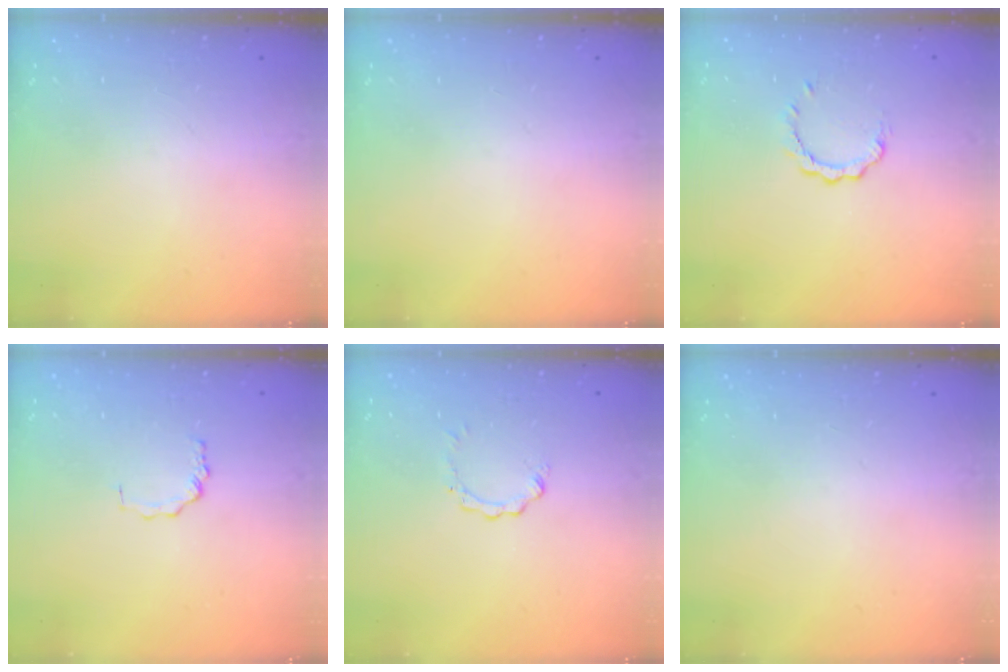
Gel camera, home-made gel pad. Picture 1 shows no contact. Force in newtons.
{"total": 0.0}
{"total": 3.1, "press": 3.1, "slide": 0.3}
{"total": 1.8, "press": 1.8, "slide": 0.3}
{"total": 0.7, "press": 0.7, "slide": 0.1}
{"total": 0.0}